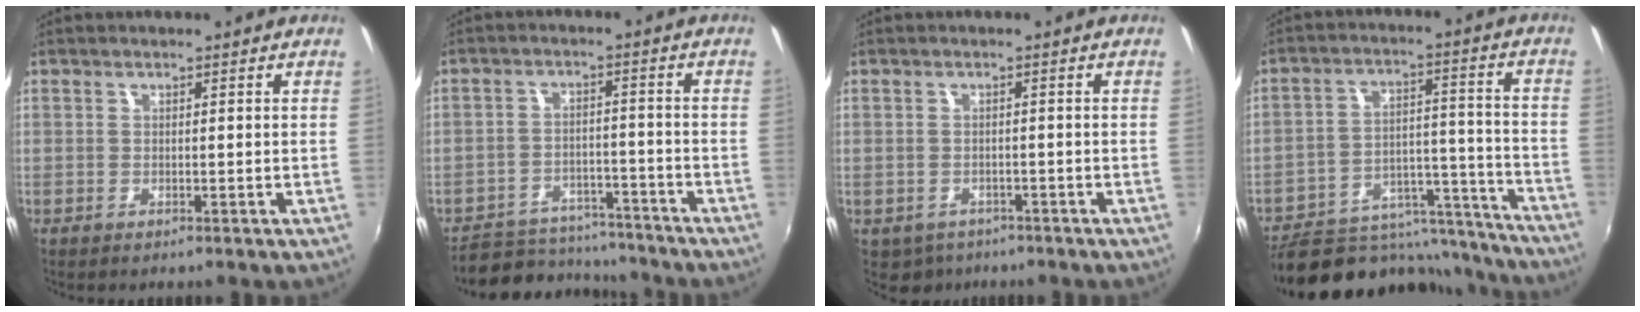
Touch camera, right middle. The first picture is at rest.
{"total": 12.4, "force": [-10.8, 5.4, 3.0], "torque": [-0.082, 0.017, -0.144]}
{"total": 3.7, "force": [-2.3, 2.7, 0.8], "torque": [-0.025, -0.008, -0.029]}
{"total": 22.8, "force": [-19.1, 9.2, 8.2], "torque": [-0.143, 0.029, -0.241]}